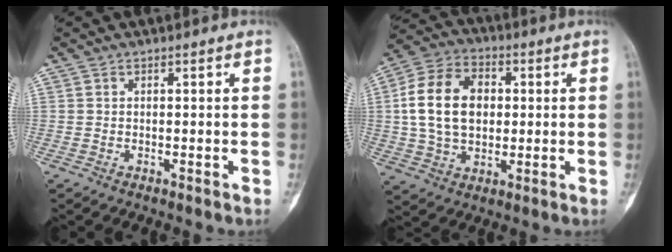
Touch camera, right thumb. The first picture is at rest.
{"total": 14.9, "force": [1.6, 10.5, 10.5], "torque": [-0.174, 0.017, 0.025]}